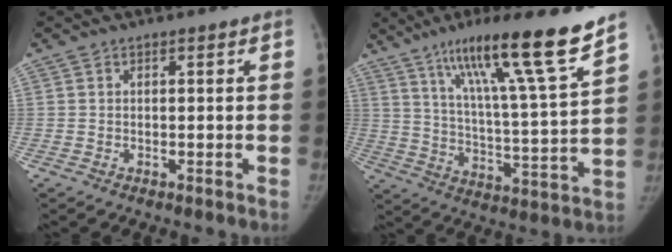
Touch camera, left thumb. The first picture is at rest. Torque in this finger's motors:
{"motor_torque": [0.25, 0.20, 1.49, -1.28, 0.13]}